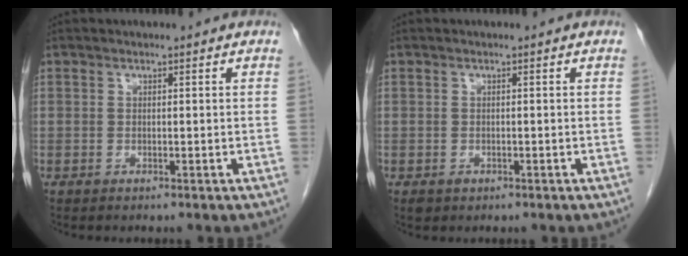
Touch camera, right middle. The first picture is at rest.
{"total": 1.2, "force": [-0.6, 0.9, 0.4], "torque": [-0.010, 0.001, -0.004]}